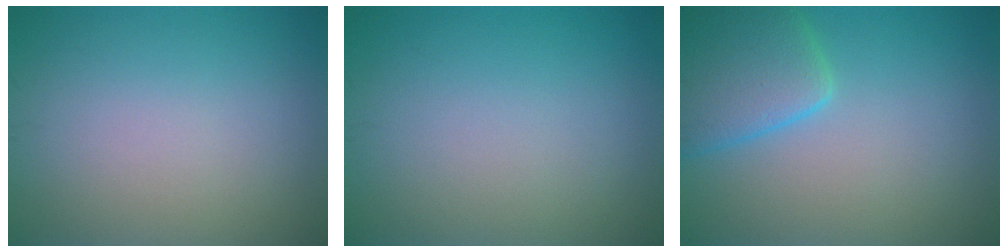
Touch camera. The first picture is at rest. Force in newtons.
{"total": 0.0}
{"total": 5.3, "press": 5.3, "slide": 0.4}